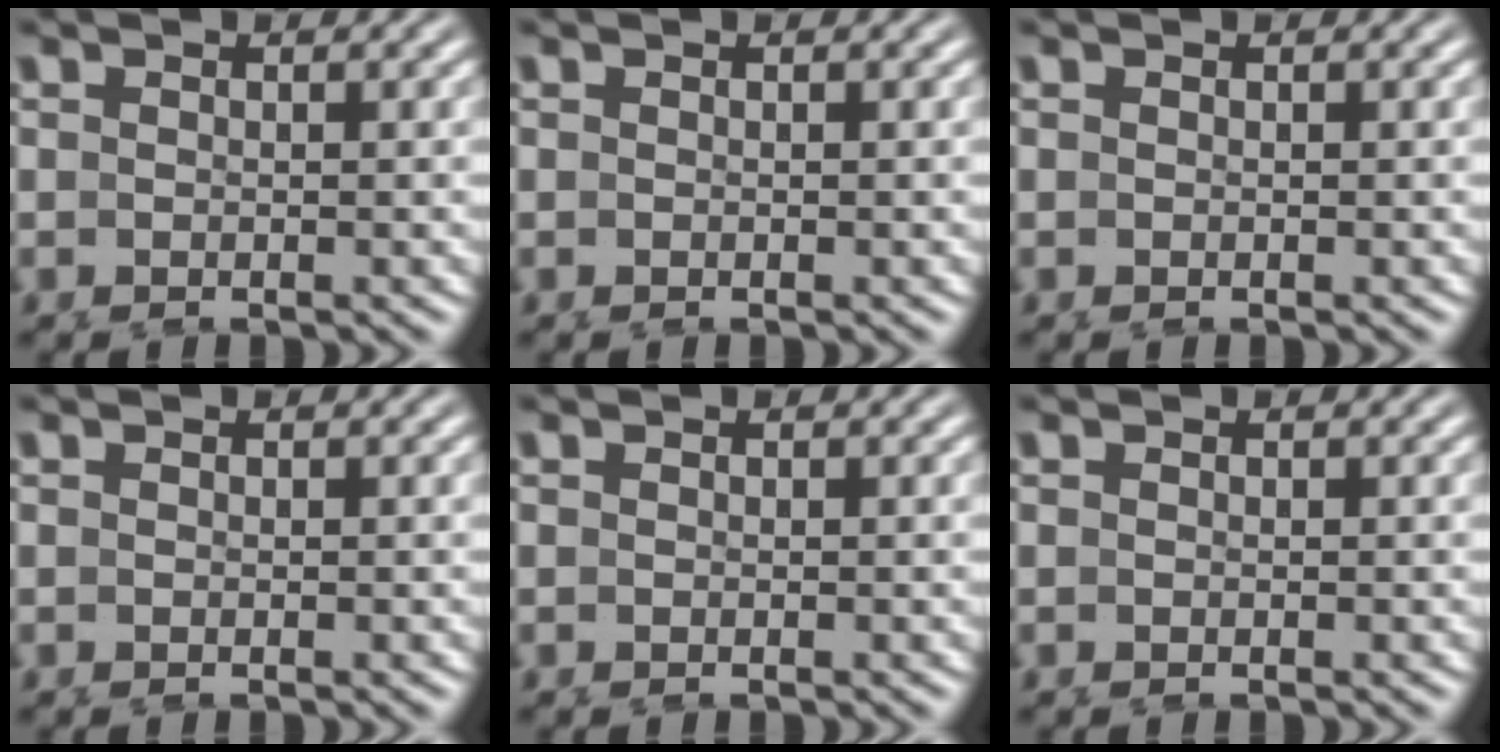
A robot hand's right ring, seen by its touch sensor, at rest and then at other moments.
{"total": 0.0}
{"total": 0.0}
{"total": 0.0}
{"total": 0.0}
{"total": 0.0}